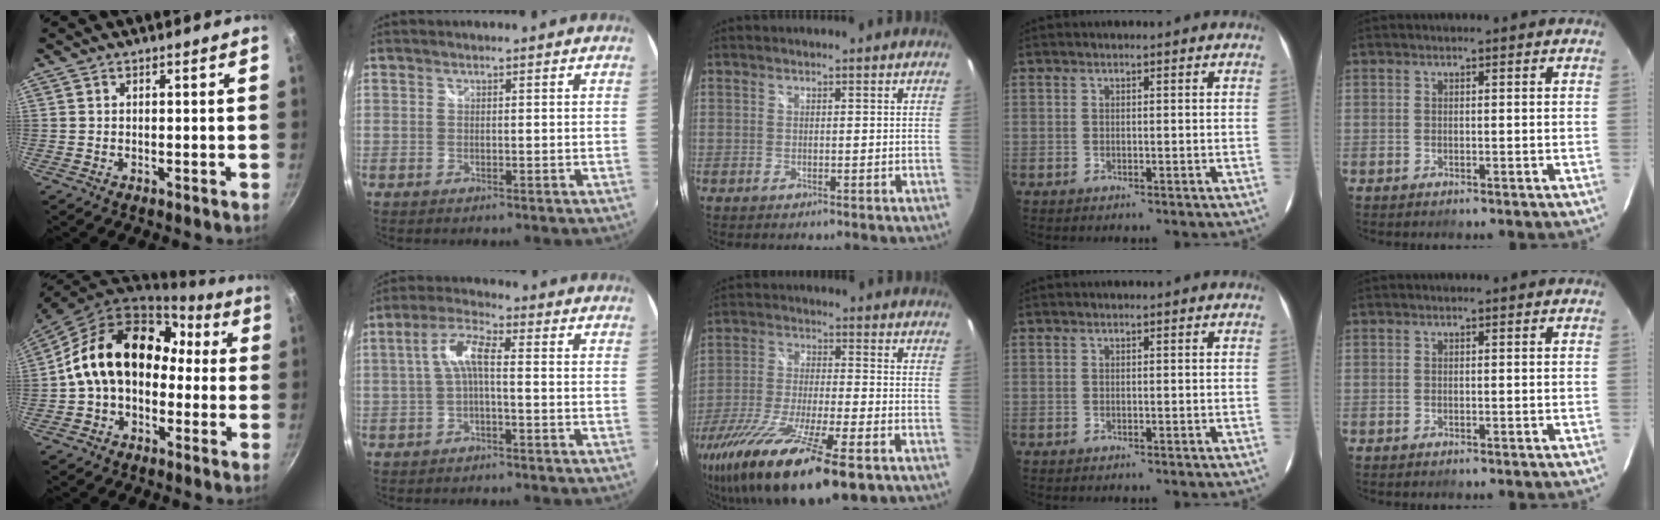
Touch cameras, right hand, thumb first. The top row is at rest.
{"thumb": {"total": 18.3, "force": [0.5, 13.3, 12.5], "torque": [-0.175, 0.062, -0.004]}, "index": {"total": 5.6, "force": [-0.7, 1.5, 5.4], "torque": [-0.114, 0.016, -0.014]}, "middle": {"total": 23.2, "force": [-14.8, 4.9, 17.1], "torque": [-0.335, -0.069, -0.256]}}